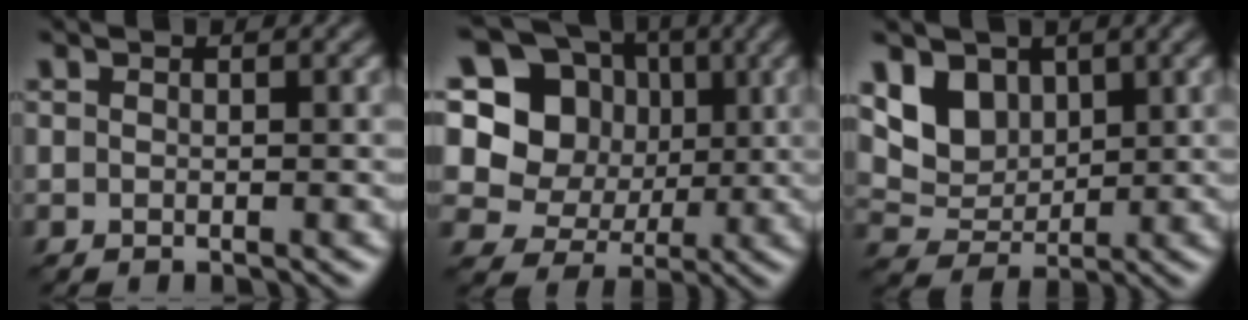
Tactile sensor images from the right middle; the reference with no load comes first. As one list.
[{"total": 13.0, "force": [3.1, 11.5, 5.3], "torque": [-0.136, 0.032, 0.040]}, {"total": 4.6, "force": [2.0, 3.5, 2.3], "torque": [-0.054, -0.011, 0.034]}]